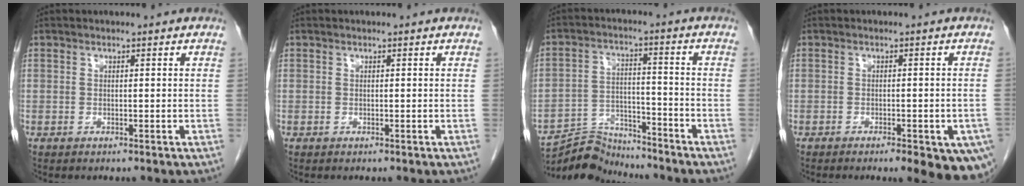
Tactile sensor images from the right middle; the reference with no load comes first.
{"total": 0.0}
{"total": 9.0, "force": [-8.9, 1.3, -0.1], "torque": [-0.002, 0.010, -0.162]}
{"total": 11.2, "force": [-7.0, 3.5, 8.0], "torque": [-0.065, -0.005, -0.082]}